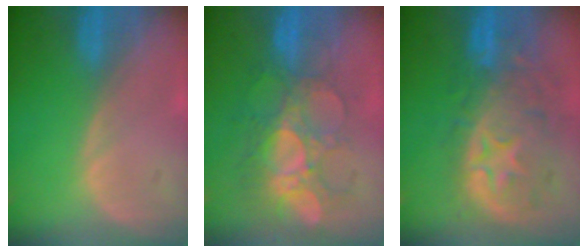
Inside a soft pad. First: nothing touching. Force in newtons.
{"total": 9.2, "press": 8.6, "slide": 3.4}
{"total": 11.1, "press": 9.8, "slide": 5.2}